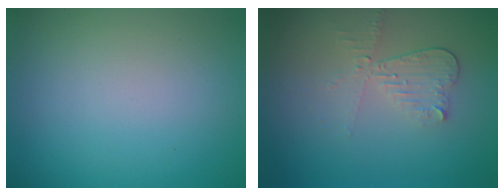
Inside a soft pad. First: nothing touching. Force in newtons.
{"total": 2.5, "press": 2.3, "slide": 0.9}